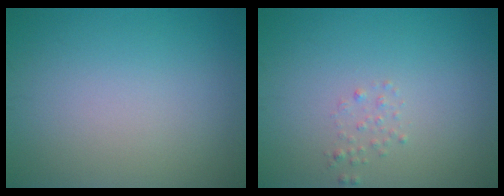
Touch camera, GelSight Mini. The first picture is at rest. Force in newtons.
{"total": 0.8, "press": 0.8, "slide": 0.1}